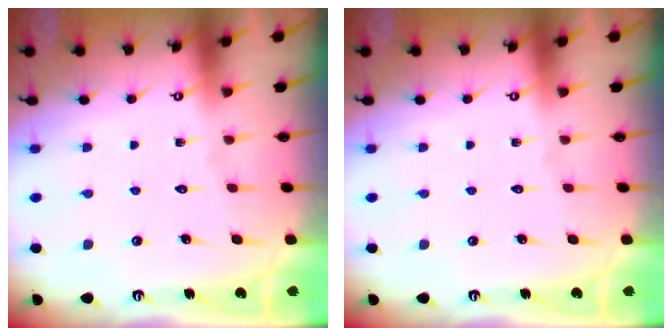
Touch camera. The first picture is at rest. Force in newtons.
{"total": 0.0}